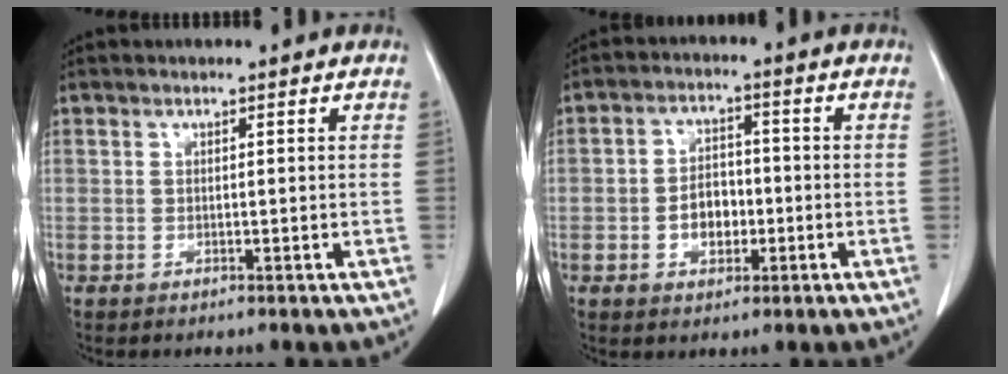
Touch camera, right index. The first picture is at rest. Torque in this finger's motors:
{"motor_torque": [0.71, -0.21, 0.30, 0.04]}